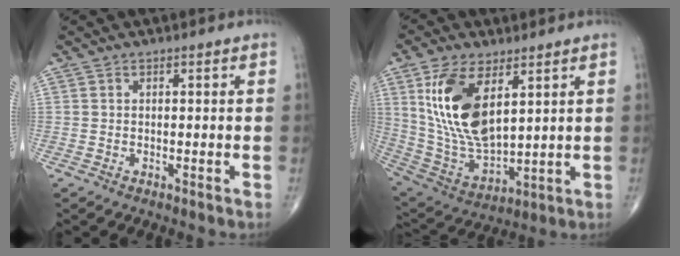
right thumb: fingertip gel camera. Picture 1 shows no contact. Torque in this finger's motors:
{"motor_torque": [-0.46, 2.47, 1.87, 0.90, 0.61]}